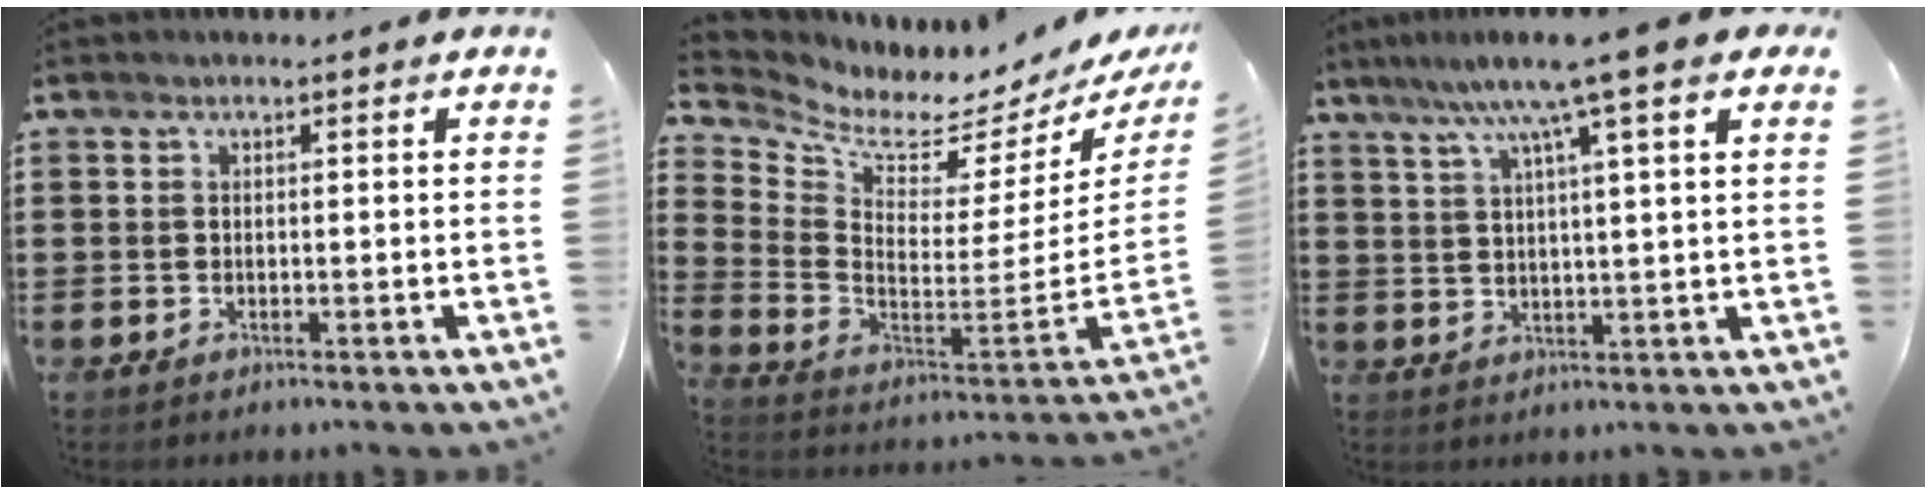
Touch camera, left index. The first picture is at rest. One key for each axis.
{"total": 3.5, "fx": 2.6, "fy": 1.3, "fz": 1.9, "tx": -0.052, "ty": -0.048, "tz": 0.034}
{"total": 8.9, "fx": 5.7, "fy": -0.1, "fz": 6.8, "tx": -0.149, "ty": -0.012, "tz": 0.094}